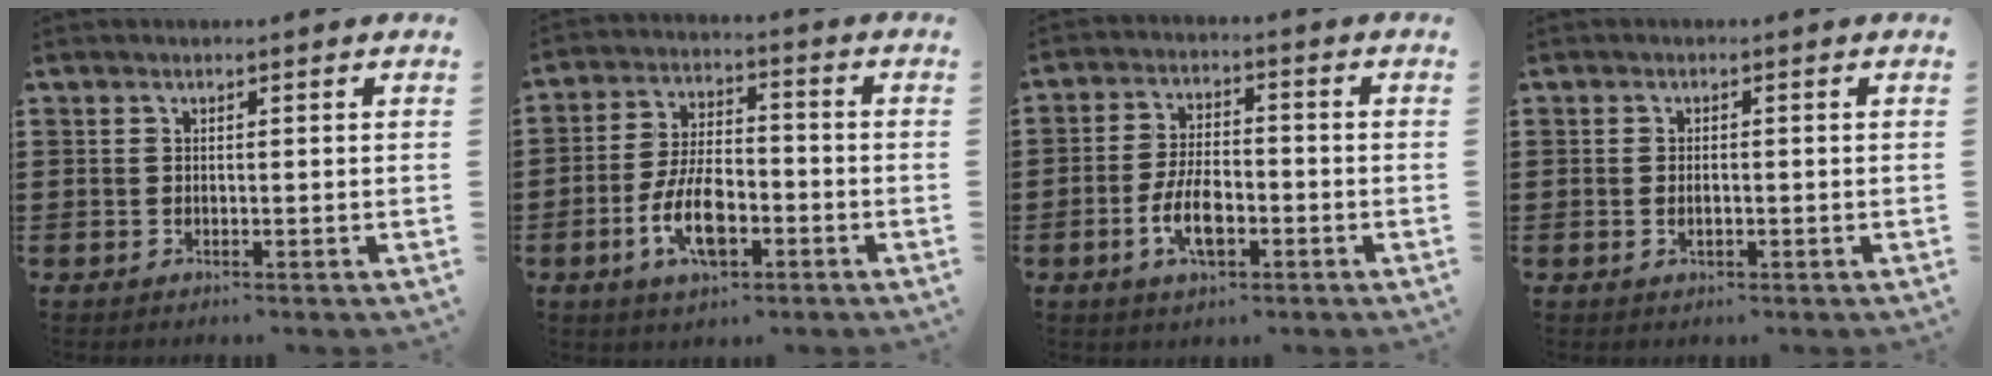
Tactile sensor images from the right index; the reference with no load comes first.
{"total": 9.5, "force": [-3.8, 4.4, 7.5], "torque": [-0.170, -0.006, -0.071]}
{"total": 7.1, "force": [-2.6, 3.2, 5.7], "torque": [-0.130, -0.003, -0.052]}
{"total": 1.4, "force": [-0.3, 0.5, 1.3], "torque": [-0.025, -0.001, -0.005]}